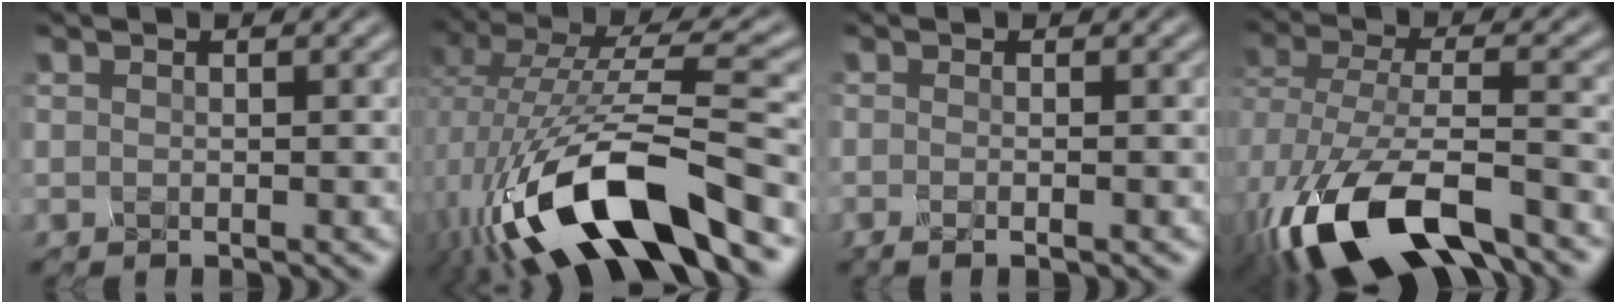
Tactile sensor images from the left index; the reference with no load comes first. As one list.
[{"total": 12.5, "force": [-5.2, 3.4, 10.8], "torque": [-0.211, 0.009, -0.064]}, {"total": 1.7, "force": [-0.6, 0.7, 1.5], "torque": [-0.012, -0.004, -0.008]}, {"total": 11.3, "force": [-6.4, 5.1, 7.7], "torque": [-0.195, -0.027, -0.086]}]